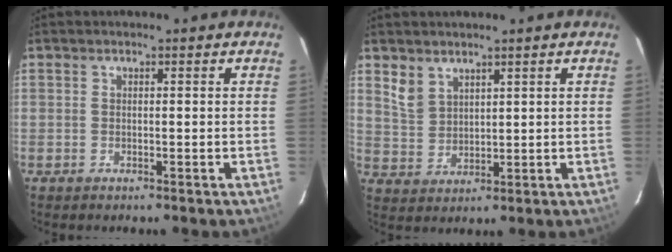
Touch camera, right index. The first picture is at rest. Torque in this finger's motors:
{"motor_torque": [0.07, 0.07, 0.02, 0.03]}